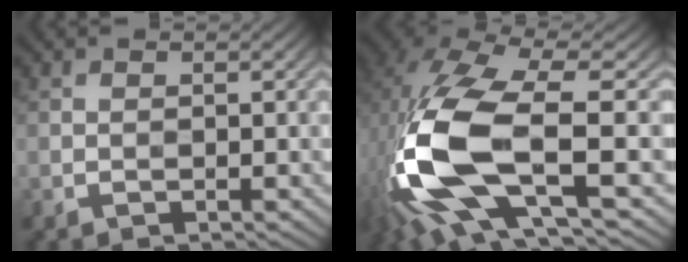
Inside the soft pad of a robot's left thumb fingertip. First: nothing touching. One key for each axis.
{"total": 17.2, "fx": -3.3, "fy": 7.9, "fz": 14.9, "tx": -0.363, "ty": -0.019, "tz": -0.055}